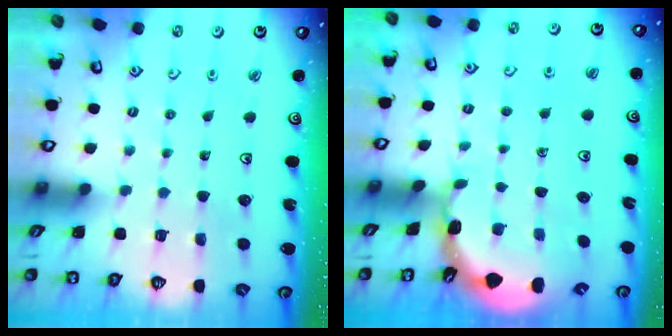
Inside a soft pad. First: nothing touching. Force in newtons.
{"total": 1.8, "press": 1.8, "slide": 0.1}